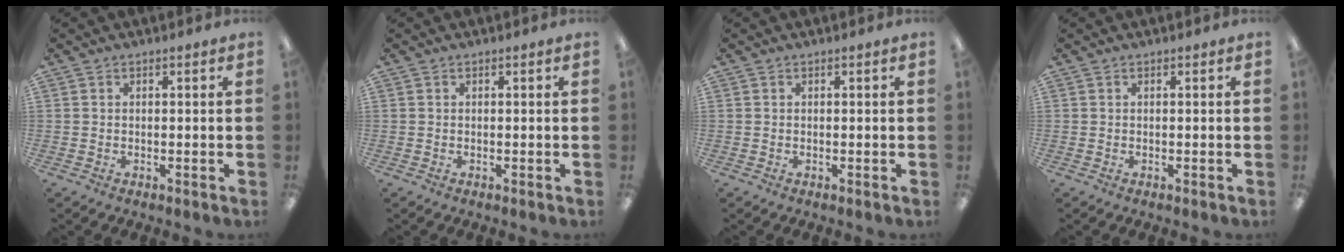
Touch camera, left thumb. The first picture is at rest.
{"total": 0.0}
{"total": 0.0}
{"total": 0.0}